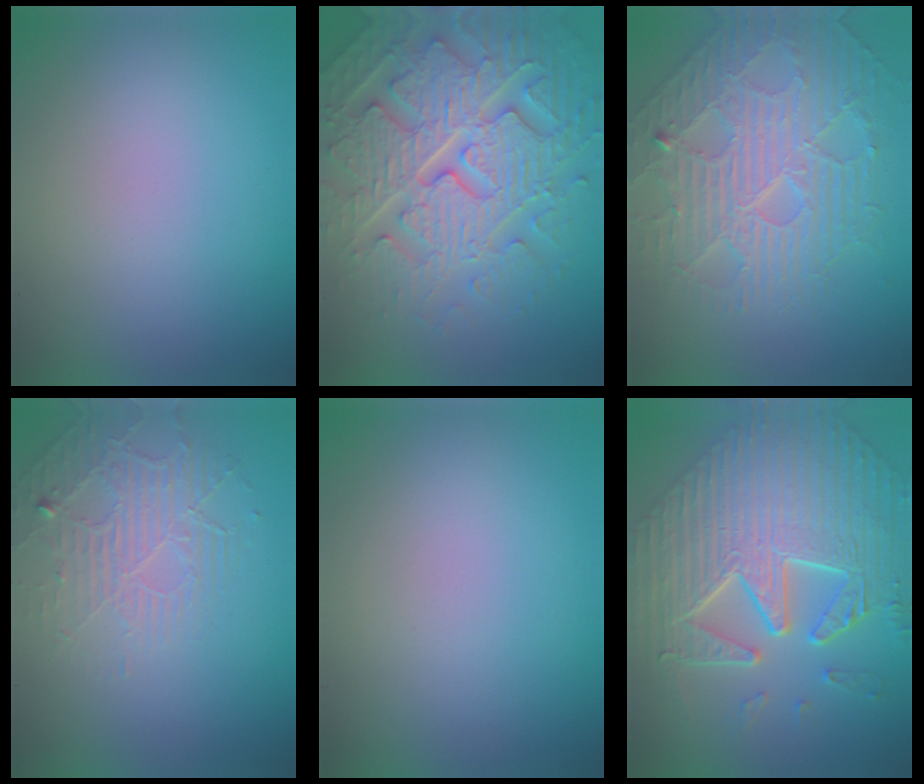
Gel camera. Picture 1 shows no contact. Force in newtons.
{"total": 8.1, "press": 7.9, "slide": 1.9}
{"total": 5.0, "press": 4.8, "slide": 1.5}
{"total": 2.3, "press": 1.7, "slide": 1.6}
{"total": 0.0}
{"total": 10.4, "press": 7.4, "slide": 7.3}